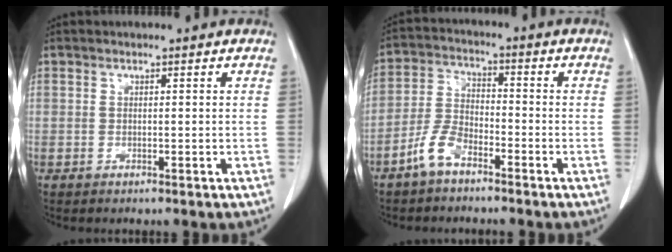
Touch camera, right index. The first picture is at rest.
{"total": 6.0, "force": [-4.2, 2.5, 3.5], "torque": [-0.084, 0.006, -0.086]}